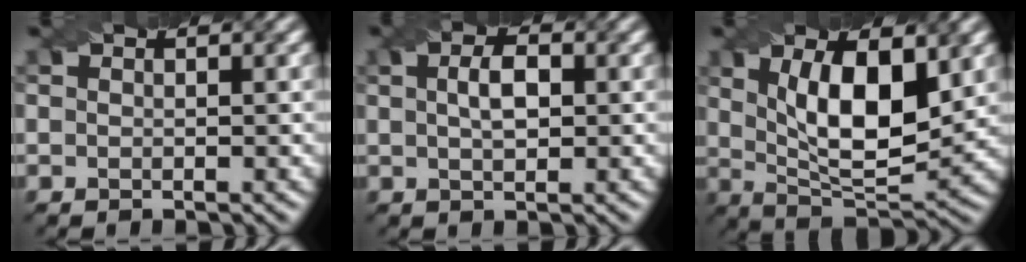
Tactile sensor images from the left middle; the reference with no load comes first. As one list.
[{"total": 2.8, "force": [0.4, 1.3, 2.4], "torque": [-0.051, 0.006, 0.009]}, {"total": 9.7, "force": [2.3, 3.9, 8.6], "torque": [-0.147, -0.006, 0.041]}]